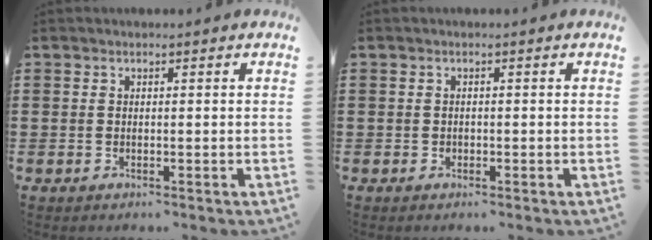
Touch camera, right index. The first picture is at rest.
{"total": 0.5, "force": [-0.2, 0.4, 0.1], "torque": [-0.004, 0.003, -0.005]}